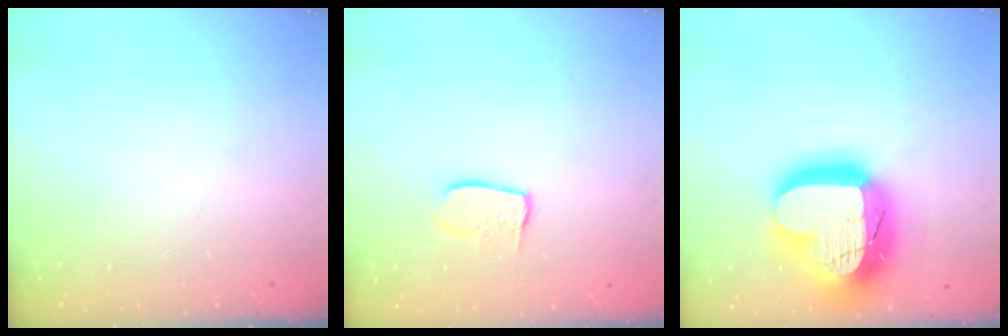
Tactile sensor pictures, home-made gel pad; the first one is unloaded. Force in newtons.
{"total": 7.0, "press": 7.0, "slide": 0.6}
{"total": 26.0, "press": 25.9, "slide": 2.1}